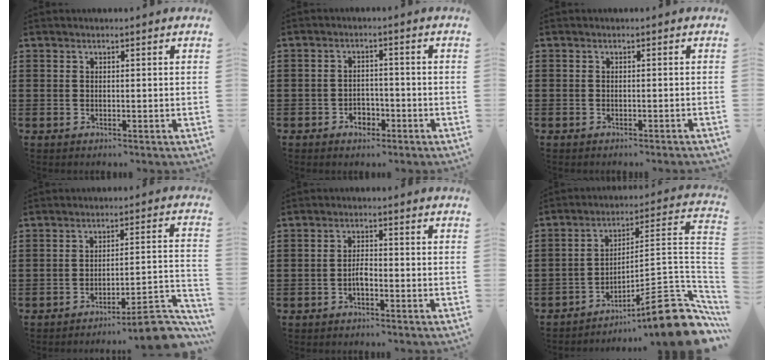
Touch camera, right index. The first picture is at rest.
{"total": 2.7, "force": [-1.8, 1.7, 1.1], "torque": [-0.024, 0.002, -0.037]}
{"total": 0.7, "force": [-0.7, 0.0, 0.2], "torque": [-0.005, -0.002, -0.014]}
{"total": 8.0, "force": [-6.6, 0.5, 4.4], "torque": [-0.061, 0.007, -0.123]}
{"total": 2.2, "force": [-0.9, 0.6, 1.9], "torque": [-0.038, 0.000, -0.017]}
{"total": 12.8, "force": [-8.1, 1.6, 9.8], "torque": [-0.125, 0.011, -0.143]}